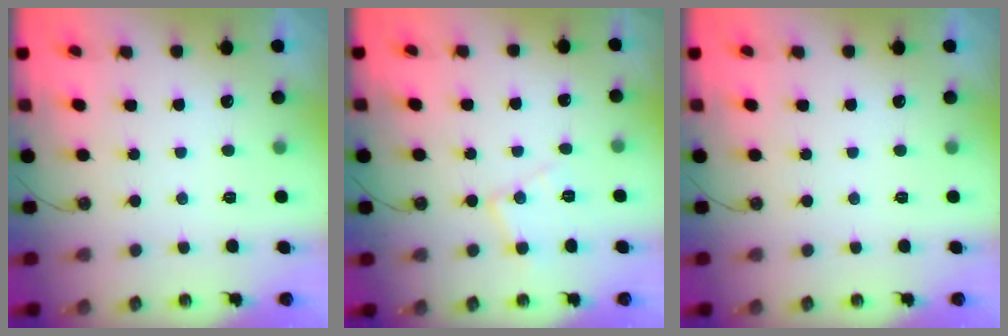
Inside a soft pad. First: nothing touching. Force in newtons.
{"total": 8.5, "press": 8.5, "slide": 0.6}
{"total": 0.0}